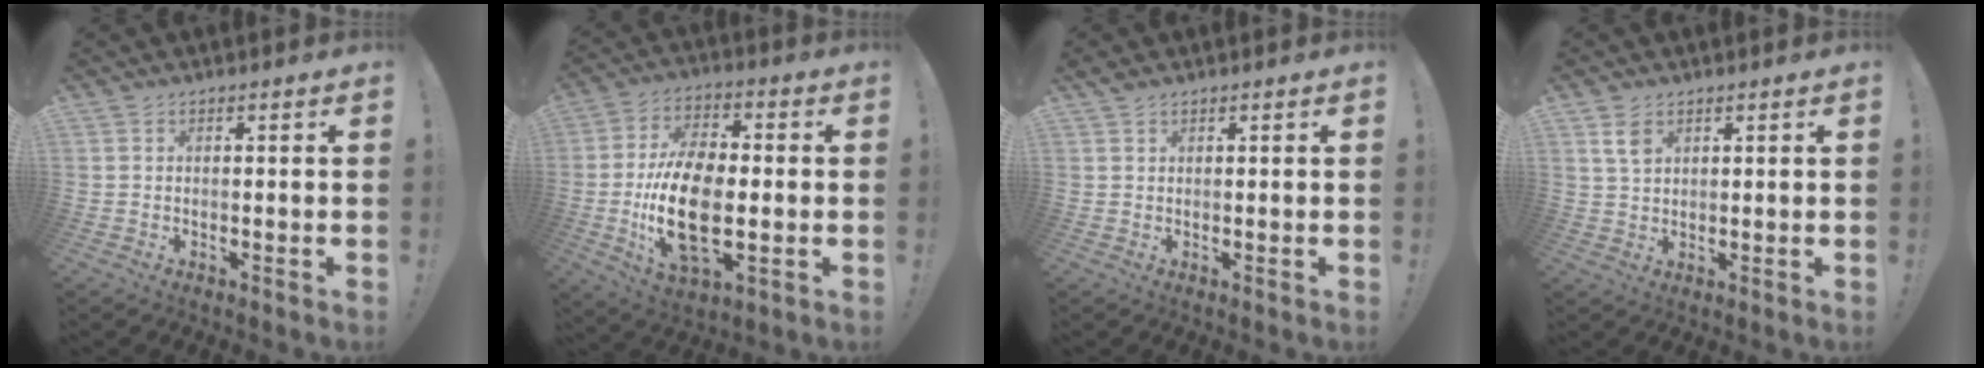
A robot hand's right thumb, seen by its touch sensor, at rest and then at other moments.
{"total": 19.1, "force": [-2.6, 10.6, 15.7], "torque": [-0.296, 0.001, -0.042]}
{"total": 1.4, "force": [1.1, 0.6, 0.5], "torque": [-0.009, -0.001, 0.021]}
{"total": 4.3, "force": [2.2, 2.5, 2.7], "torque": [-0.036, -0.008, 0.040]}